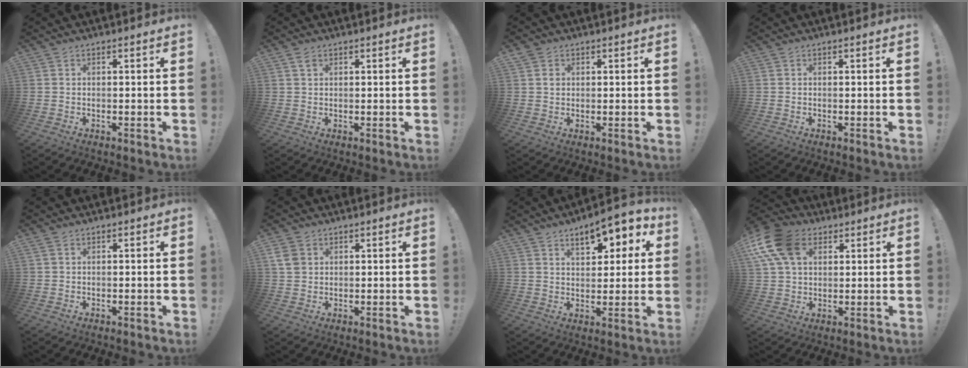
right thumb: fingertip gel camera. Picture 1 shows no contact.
{"total": 1.5, "force": [1.0, 0.9, 0.8], "torque": [-0.001, -0.005, 0.016]}
{"total": 1.6, "force": [0.6, 1.4, 0.6], "torque": [0.002, -0.003, 0.007]}
{"total": 0.0}
{"total": 0.9, "force": [0.1, 0.6, 0.6], "torque": [-0.012, 0.003, 0.003]}
{"total": 5.1, "force": [1.8, 4.1, 2.4], "torque": [-0.045, -0.001, 0.038]}
{"total": 10.3, "force": [5.2, 5.1, 7.3], "torque": [-0.098, -0.024, 0.089]}
{"total": 16.3, "force": [6.0, 11.2, 10.3], "torque": [-0.196, -0.019, 0.113]}